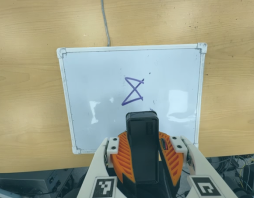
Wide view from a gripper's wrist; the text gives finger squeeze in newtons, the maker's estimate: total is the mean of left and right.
{"total": 12.2, "left": 11.7, "right": 12.7}